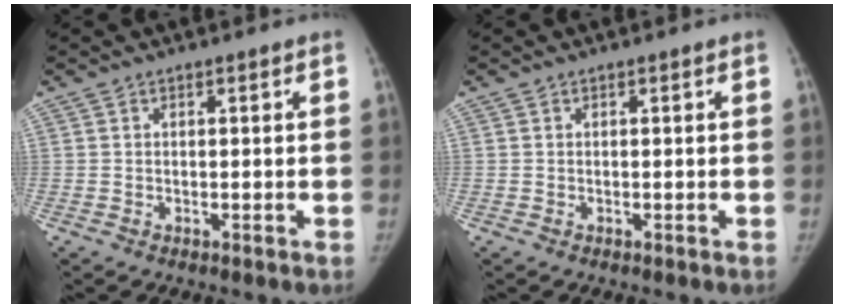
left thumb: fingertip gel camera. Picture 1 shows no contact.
{"total": 0.0}